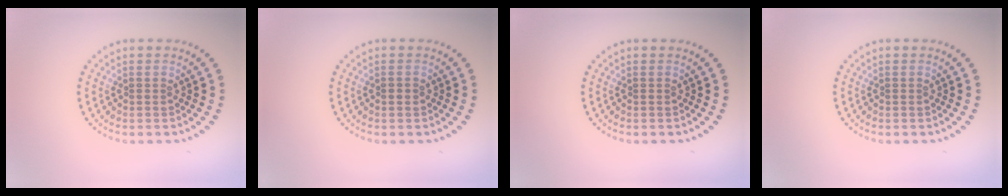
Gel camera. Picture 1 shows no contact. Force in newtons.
{"total": 0.9, "press": 0.9, "slide": 0.1}
{"total": 0.0}
{"total": 0.0}